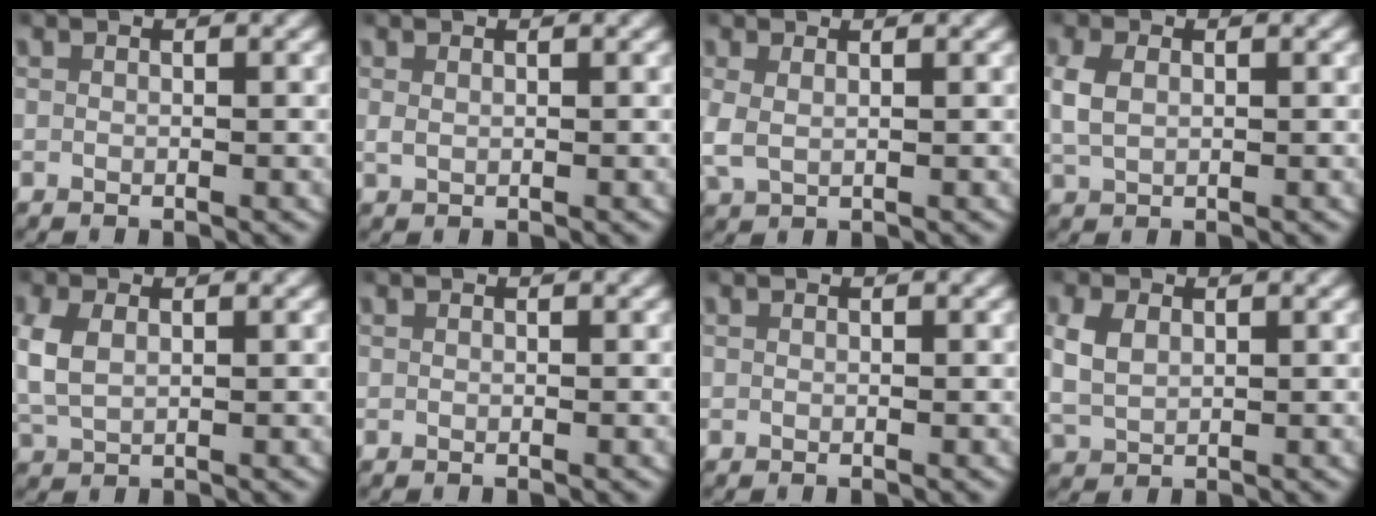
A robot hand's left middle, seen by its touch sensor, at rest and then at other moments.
{"total": 0.7, "force": [0.3, 0.4, 0.5], "torque": [-0.014, -0.002, 0.011]}
{"total": 2.7, "force": [0.4, 2.1, 1.7], "torque": [-0.057, -0.008, 0.015]}
{"total": 2.8, "force": [0.4, 2.0, 1.9], "torque": [-0.052, -0.002, 0.014]}
{"total": 3.7, "force": [0.5, 2.8, 2.4], "torque": [-0.073, -0.006, 0.016]}
{"total": 0.0}
{"total": 0.0}
{"total": 3.9, "force": [0.7, 3.3, 2.0], "torque": [-0.060, -0.003, 0.019]}